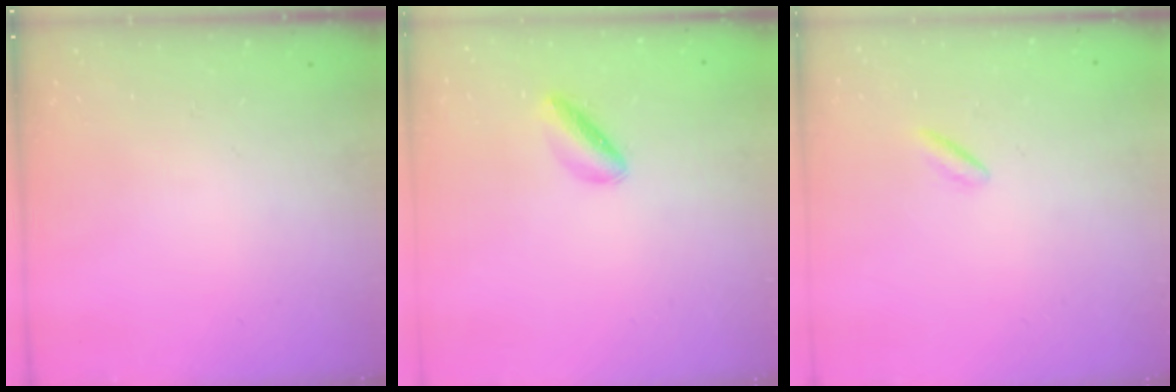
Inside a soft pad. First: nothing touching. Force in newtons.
{"total": 3.6, "press": 3.6, "slide": 0.6}
{"total": 0.8, "press": 0.5, "slide": 0.6}